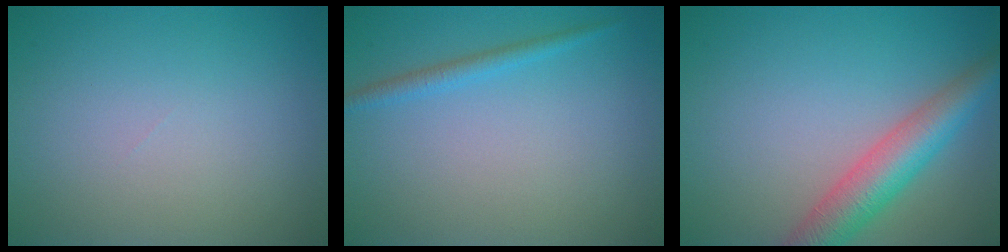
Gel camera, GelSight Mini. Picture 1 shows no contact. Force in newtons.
{"total": 1.5, "press": 1.5, "slide": 0.1}
{"total": 5.4, "press": 5.4, "slide": 0.3}